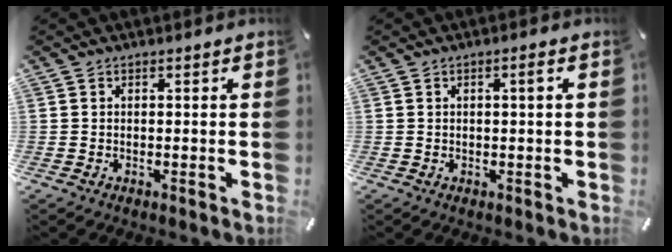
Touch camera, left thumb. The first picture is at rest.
{"total": 1.7, "force": [0.4, 0.2, 1.7], "torque": [-0.031, 0.002, 0.005]}